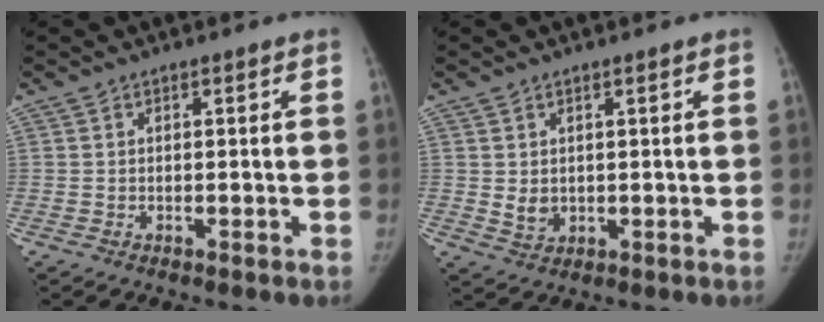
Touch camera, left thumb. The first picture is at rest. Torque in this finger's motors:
{"motor_torque": [-0.08, 0.09, 0.34, -0.14, 0.00]}